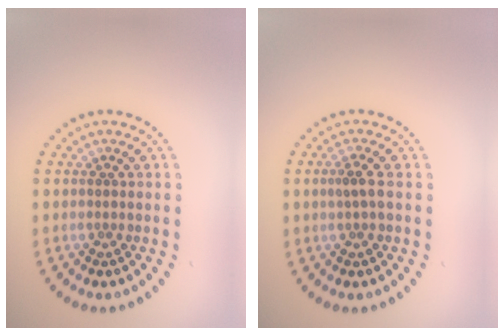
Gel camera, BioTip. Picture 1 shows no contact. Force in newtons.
{"total": 1.3, "press": 1.1, "slide": 0.6}